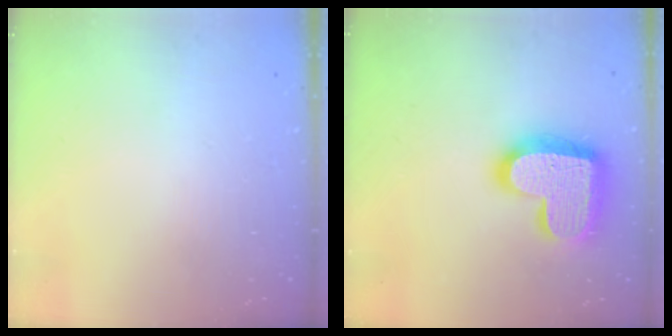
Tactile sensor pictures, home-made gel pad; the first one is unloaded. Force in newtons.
{"total": 19.5, "press": 19.5, "slide": 1.4}